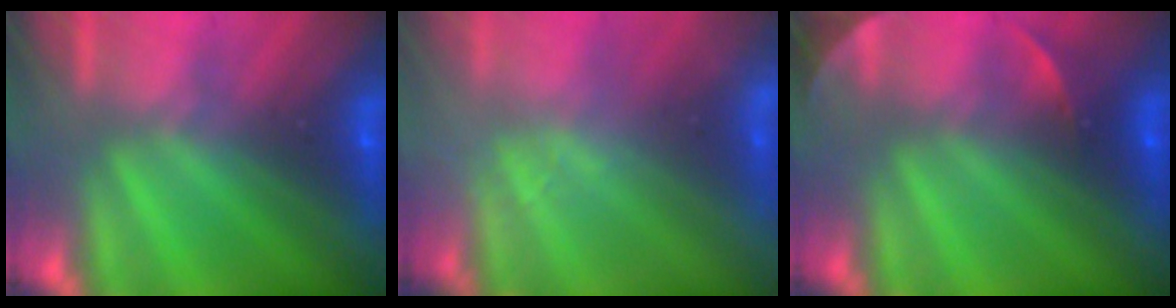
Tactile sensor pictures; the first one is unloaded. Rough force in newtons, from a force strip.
{"total": 2.3}
{"total": 2.2}